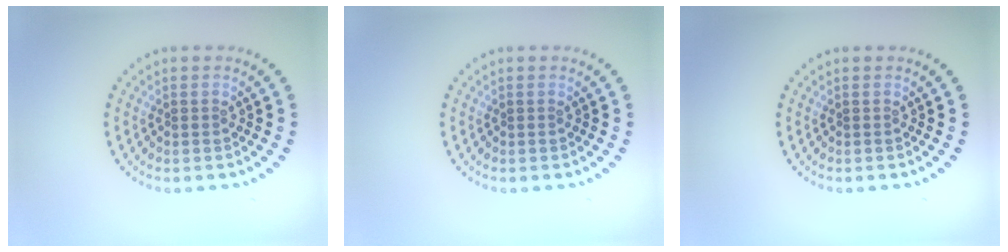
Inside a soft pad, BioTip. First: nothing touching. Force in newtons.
{"total": 0.0}
{"total": 0.0}